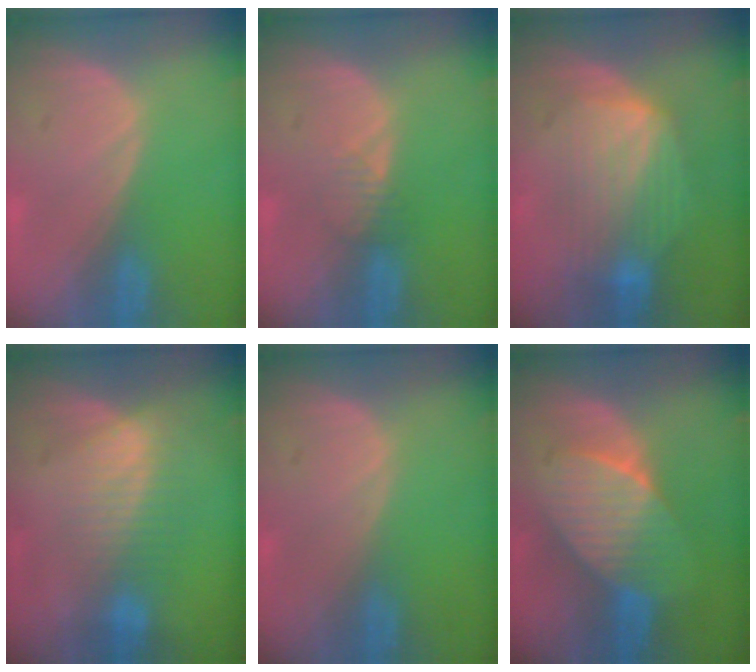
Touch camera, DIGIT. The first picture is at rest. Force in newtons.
{"total": 1.6, "press": 1.6, "slide": 0.2}
{"total": 7.4, "press": 7.3, "slide": 1.5}
{"total": 7.2, "press": 6.1, "slide": 3.8}
{"total": 0.0}
{"total": 7.3, "press": 7.3, "slide": 1.0}